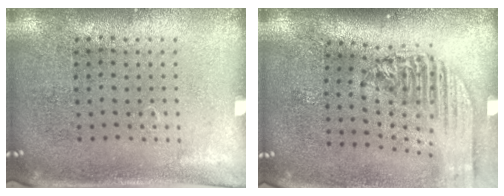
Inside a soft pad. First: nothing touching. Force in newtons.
{"total": 2.1, "press": 1.7, "slide": 1.3}